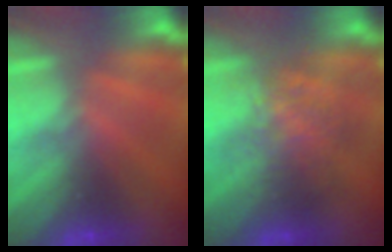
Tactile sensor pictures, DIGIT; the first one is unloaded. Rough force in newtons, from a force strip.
{"total": 2.2}